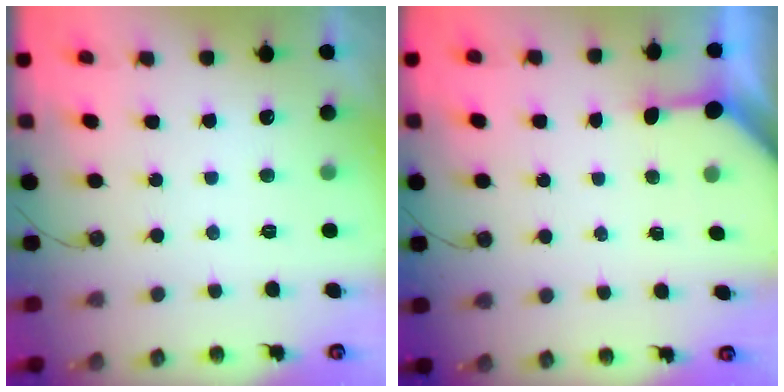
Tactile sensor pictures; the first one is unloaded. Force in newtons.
{"total": 3.5, "press": 3.4, "slide": 0.4}